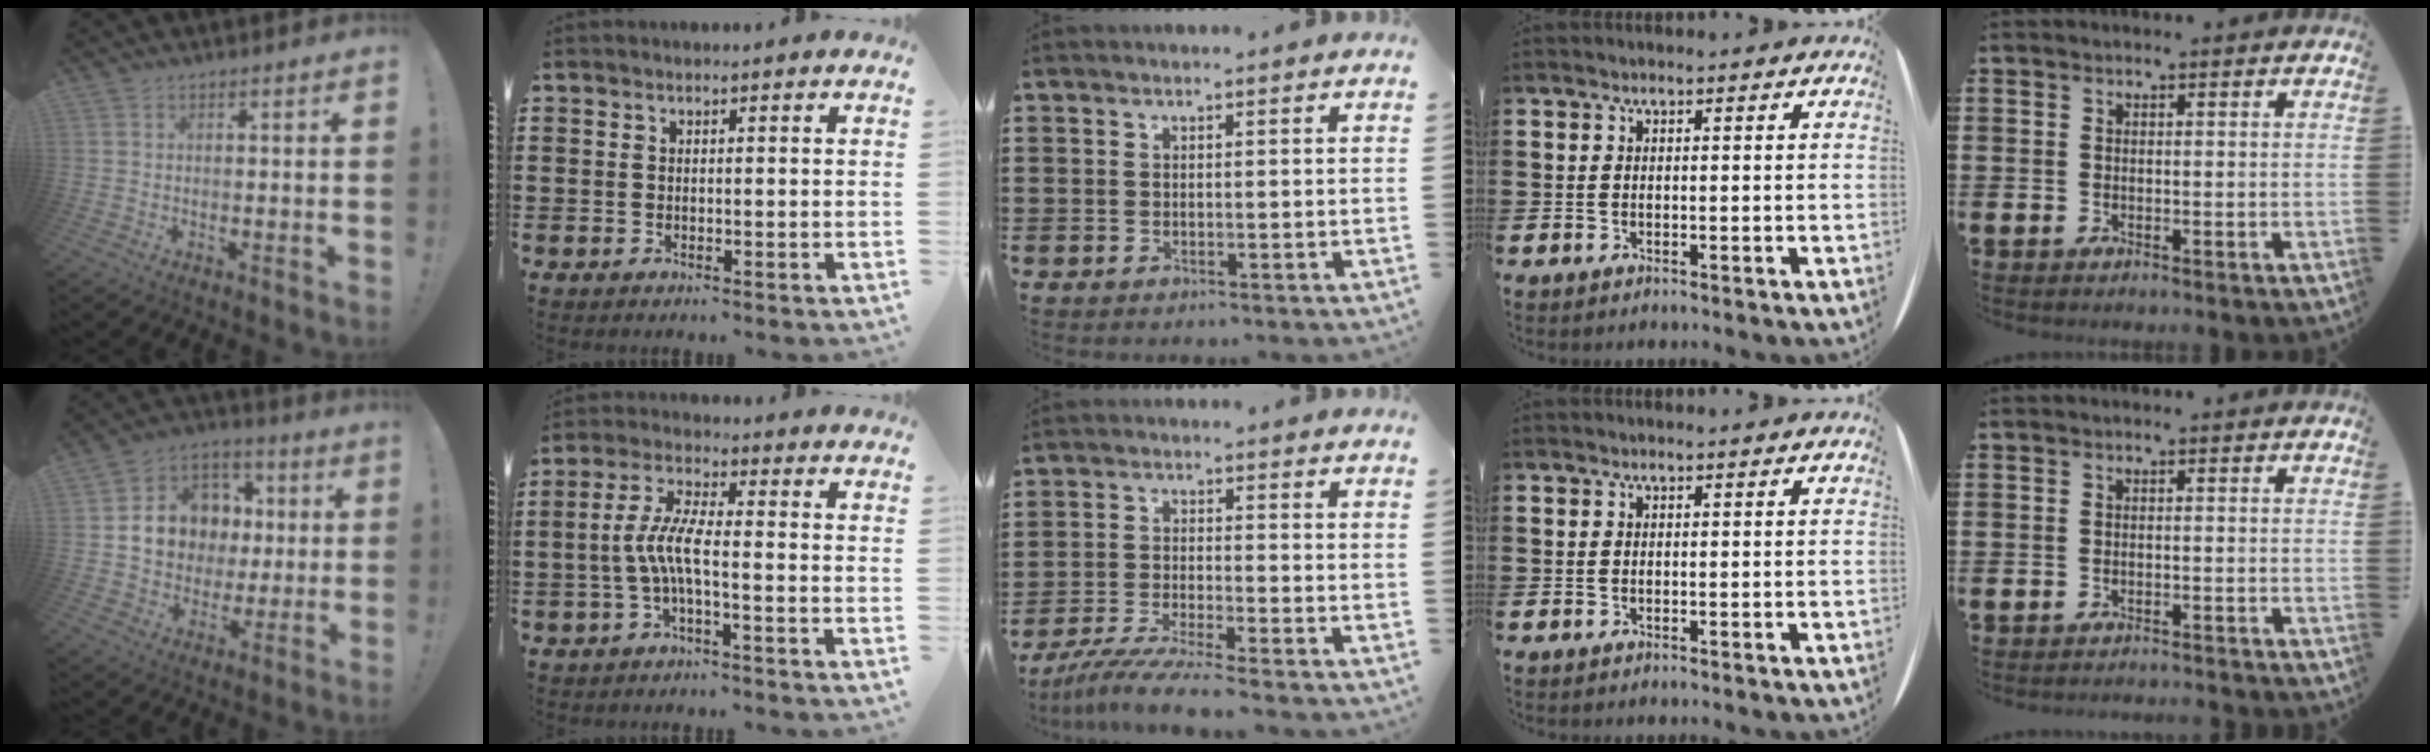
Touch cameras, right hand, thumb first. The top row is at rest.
{"thumb": {"total": 14.4, "force": [1.2, 12.8, 6.5], "torque": [-0.083, 0.006, 0.049]}, "index": {"total": 6.0, "force": [-1.6, 1.2, 5.6], "torque": [-0.135, -0.012, -0.040]}, "middle": {"total": 5.1, "force": [-4.6, -0.5, 2.1], "torque": [-0.054, -0.021, -0.094]}, "little": {"total": 0.8, "force": [-0.8, -0.1, 0.0], "torque": [-0.001, -0.001, -0.017]}}